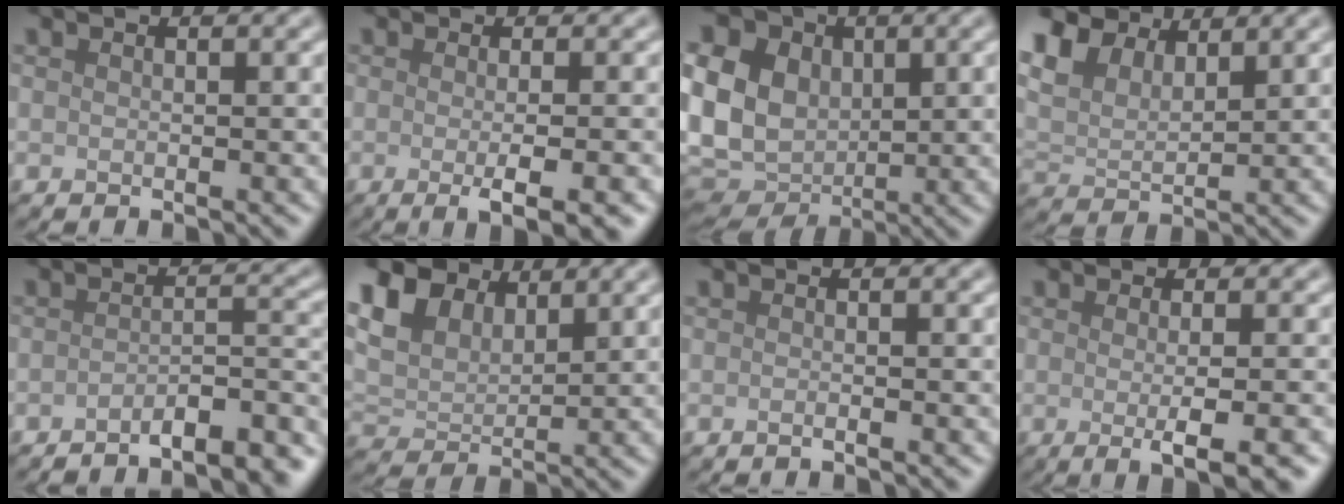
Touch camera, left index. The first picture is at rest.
{"total": 4.7, "force": [-1.0, 1.1, 4.4], "torque": [-0.054, -0.008, -0.012]}
{"total": 15.4, "force": [3.0, 12.0, 9.3], "torque": [-0.223, 0.022, 0.046]}
{"total": 6.9, "force": [5.3, 3.2, 3.1], "torque": [-0.082, 0.016, 0.089]}
{"total": 6.2, "force": [-4.9, 1.4, 3.6], "torque": [-0.039, 0.009, -0.072]}
{"total": 7.2, "force": [4.8, 4.1, 3.5], "torque": [-0.096, 0.019, 0.076]}
{"total": 0.8, "force": [-0.4, 0.2, 0.6], "torque": [-0.007, -0.002, -0.011]}
{"total": 4.7, "force": [-0.9, 1.1, 4.5], "torque": [-0.056, -0.005, -0.011]}